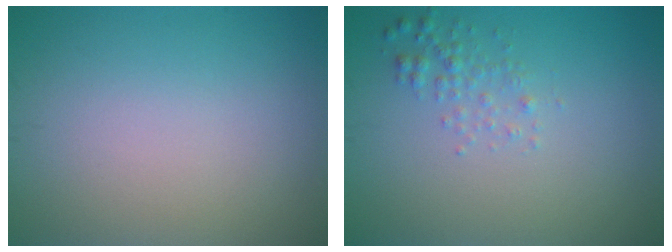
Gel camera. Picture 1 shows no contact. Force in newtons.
{"total": 1.5, "press": 1.5, "slide": 0.1}